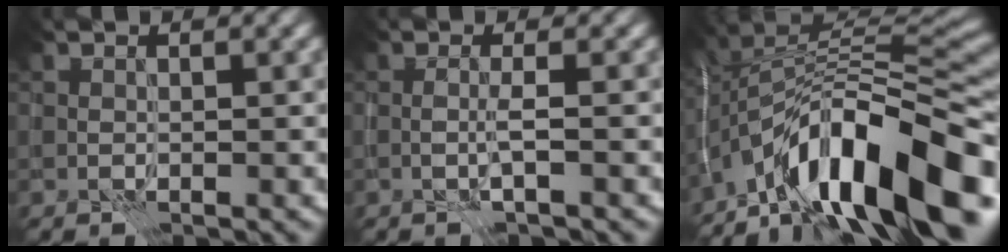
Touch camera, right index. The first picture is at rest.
{"total": 1.3, "force": [-0.5, -0.2, 1.2], "torque": [-0.025, 0.006, -0.013]}
{"total": 15.3, "force": [-8.0, 5.3, 11.9], "torque": [-0.202, 0.031, -0.149]}